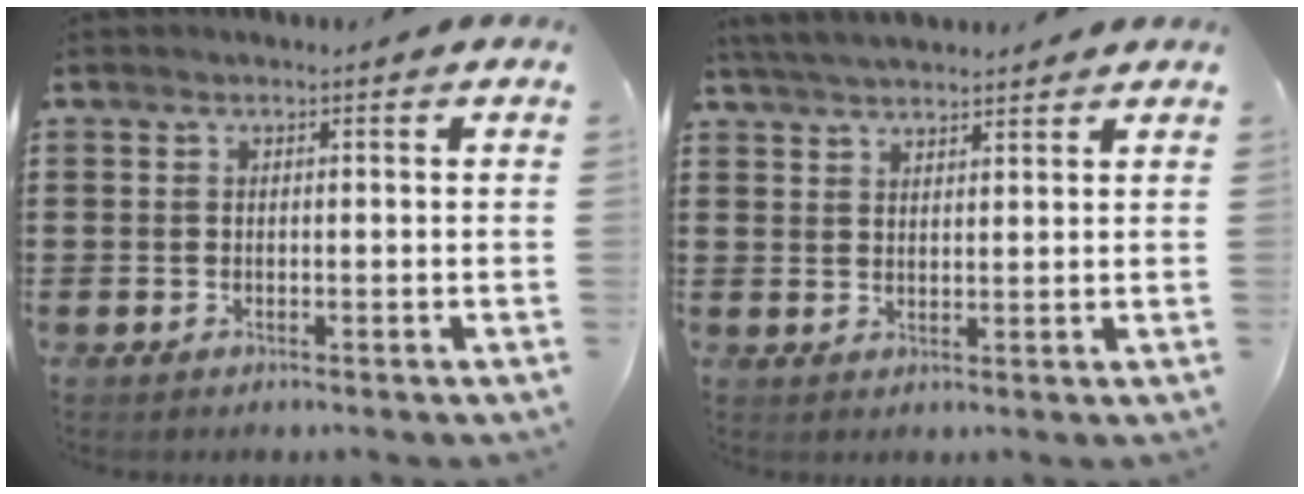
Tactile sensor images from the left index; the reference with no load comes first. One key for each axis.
{"total": 4.1, "fx": 3.9, "fy": 0.3, "fz": 1.1, "tx": -0.033, "ty": -0.005, "tz": 0.074}